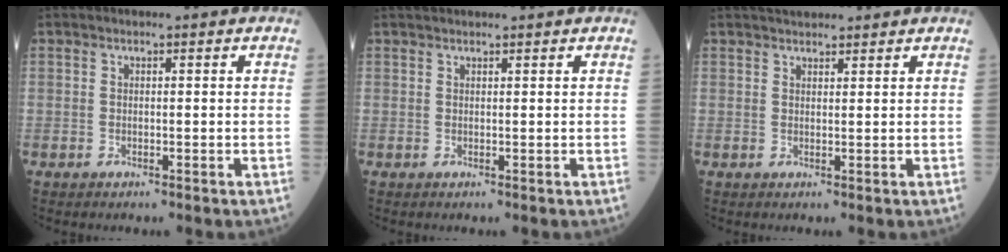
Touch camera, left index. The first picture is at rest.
{"total": 2.7, "force": [2.6, 0.0, 0.9], "torque": [-0.009, 0.031, 0.043]}
{"total": 4.3, "force": [4.0, 1.0, 1.5], "torque": [-0.022, 0.033, 0.062]}